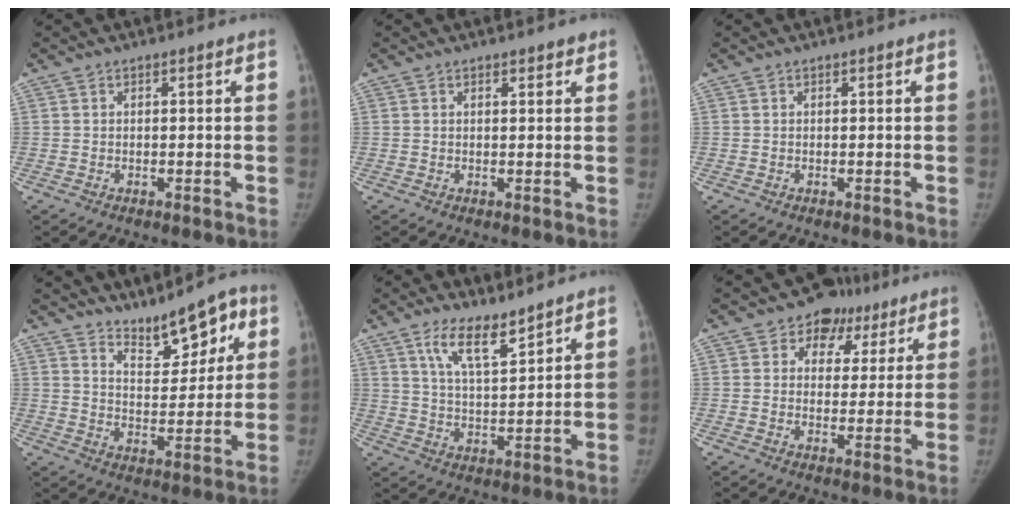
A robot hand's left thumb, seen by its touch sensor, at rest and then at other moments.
{"total": 1.3, "force": [1.0, 0.5, 0.7], "torque": [-0.005, -0.005, 0.013]}
{"total": 0.0}
{"total": 10.1, "force": [6.4, 4.5, 6.3], "torque": [-0.059, -0.035, 0.107]}
{"total": 7.9, "force": [5.7, 2.2, 5.0], "torque": [-0.080, -0.040, 0.109]}
{"total": 8.8, "force": [4.8, 6.9, 2.6], "torque": [0.016, -0.006, 0.065]}